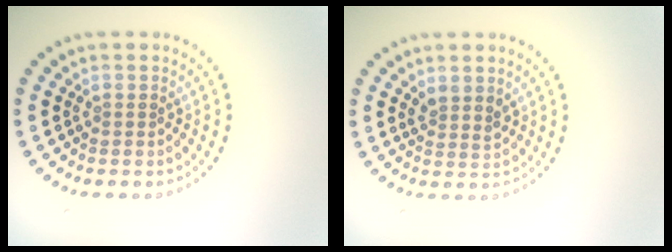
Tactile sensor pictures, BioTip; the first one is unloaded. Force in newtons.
{"total": 1.5, "press": 1.2, "slide": 0.8}